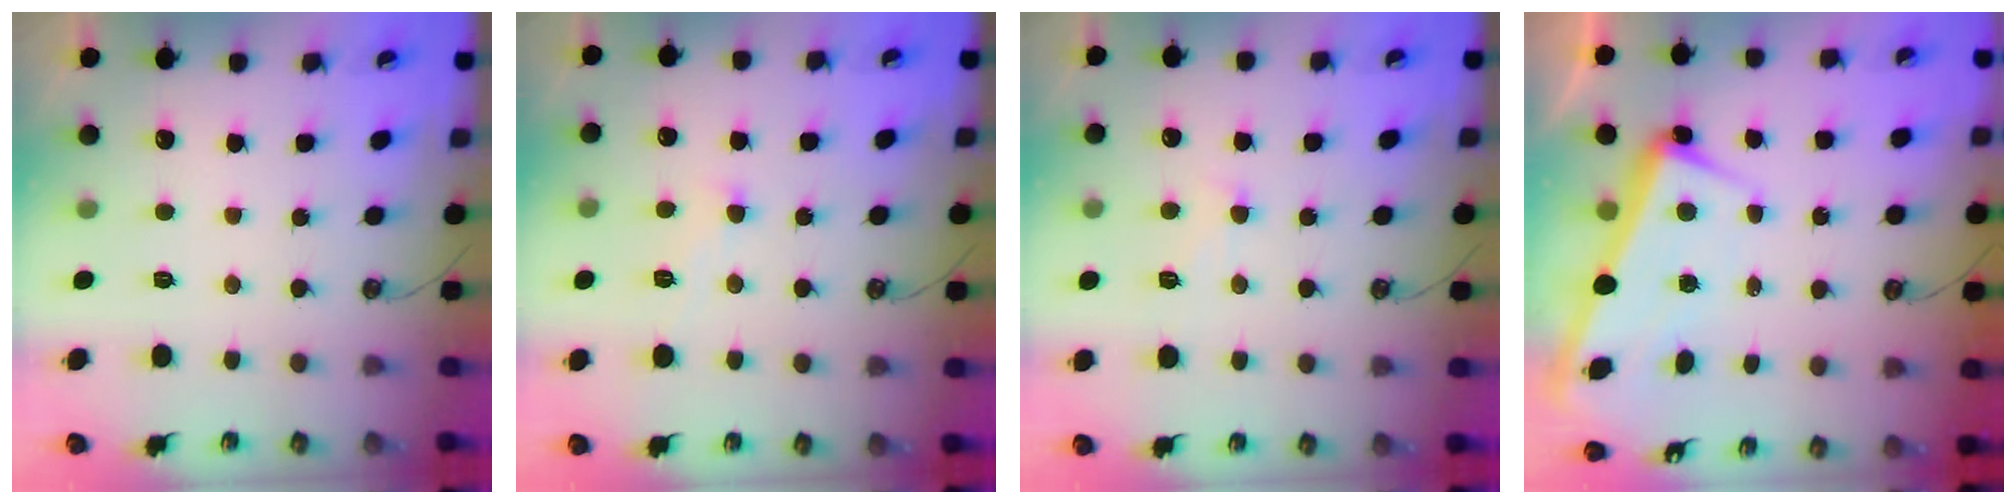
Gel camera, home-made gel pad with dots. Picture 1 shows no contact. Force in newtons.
{"total": 1.2, "press": 1.1, "slide": 0.5}
{"total": 1.7, "press": 1.6, "slide": 0.7}
{"total": 3.0, "press": 2.9, "slide": 0.8}